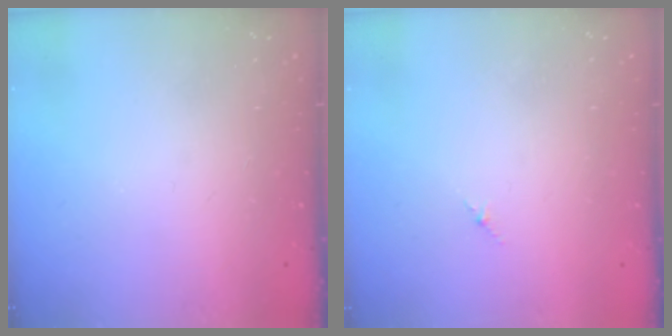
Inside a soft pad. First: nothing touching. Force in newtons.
{"total": 1.8, "press": 1.7, "slide": 0.6}